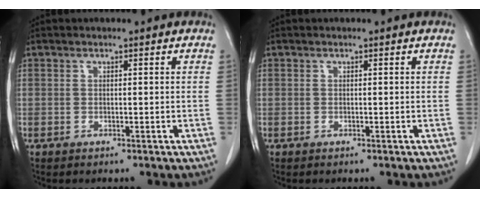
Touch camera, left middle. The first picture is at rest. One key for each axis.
{"total": 0.0}